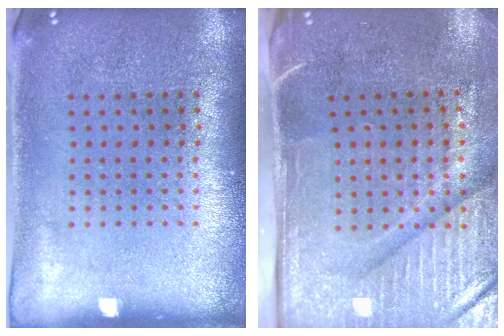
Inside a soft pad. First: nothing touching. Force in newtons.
{"total": 4.7, "press": 3.9, "slide": 2.6}